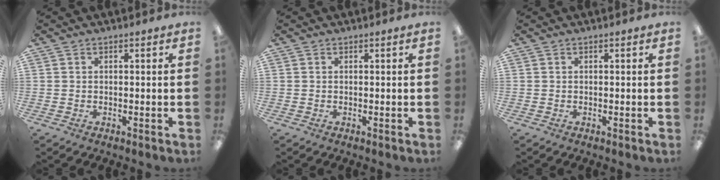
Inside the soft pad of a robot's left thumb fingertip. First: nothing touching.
{"total": 0.0}
{"total": 0.0}